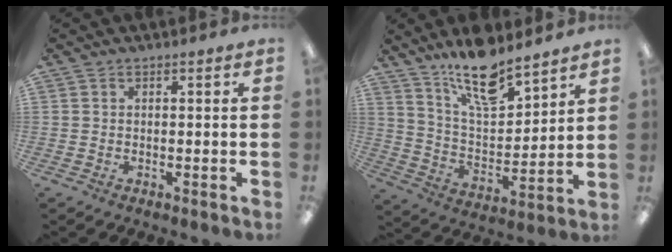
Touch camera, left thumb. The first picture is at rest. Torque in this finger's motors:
{"motor_torque": [2.06, 0.84, 1.50, -1.27, 0.37]}